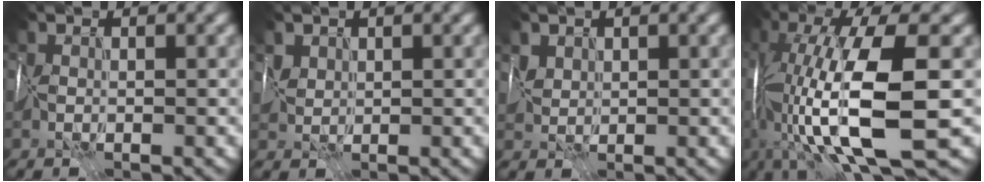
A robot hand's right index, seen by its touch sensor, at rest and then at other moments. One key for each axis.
{"total": 1.1, "fx": 1.0, "fy": 0.4, "fz": -0.4, "tx": 0.014, "ty": -0.004, "tz": 0.021}
{"total": 1.1, "fx": 1.0, "fy": 0.4, "fz": -0.3, "tx": 0.014, "ty": -0.004, "tz": 0.020}
{"total": 13.5, "fx": -3.2, "fy": 3.7, "fz": 12.6, "tx": -0.233, "ty": -0.011, "tz": -0.050}